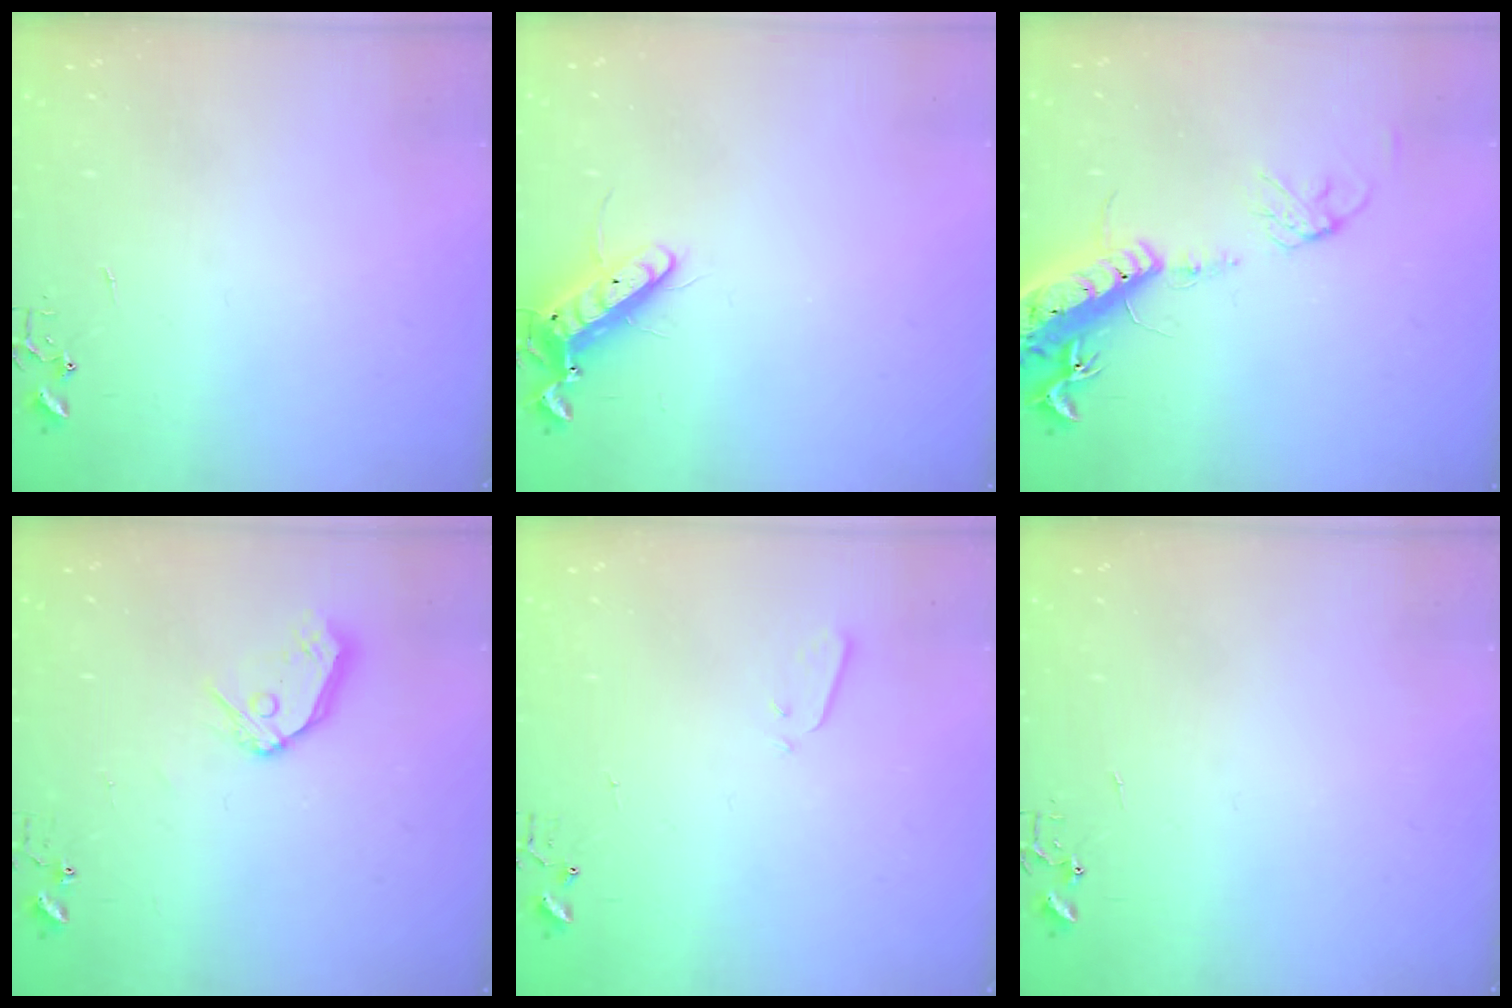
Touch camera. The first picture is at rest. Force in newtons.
{"total": 11.8, "press": 11.6, "slide": 2.2}
{"total": 18.0, "press": 17.6, "slide": 4.1}
{"total": 9.9, "press": 9.8, "slide": 1.3}
{"total": 2.1, "press": 2.0, "slide": 0.4}
{"total": 0.0}